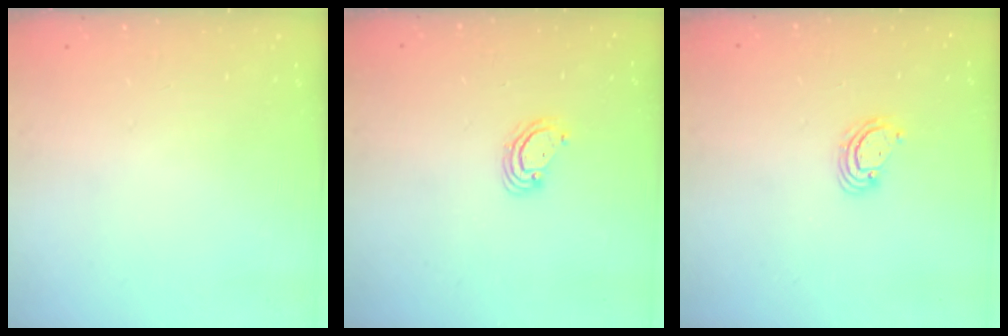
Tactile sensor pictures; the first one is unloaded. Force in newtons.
{"total": 4.4, "press": 4.4, "slide": 0.5}
{"total": 2.8, "press": 2.8, "slide": 0.3}